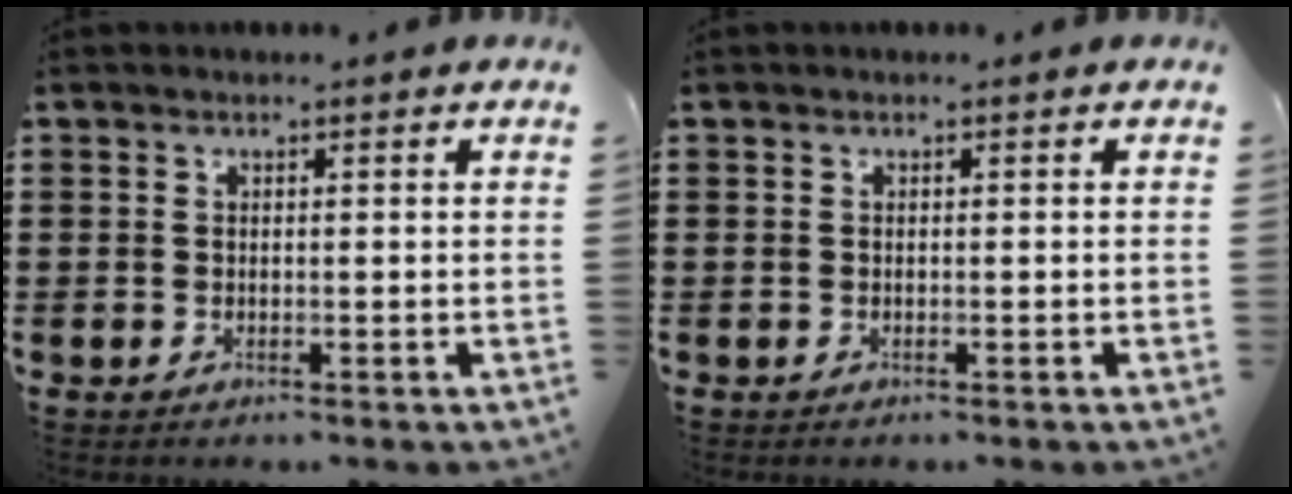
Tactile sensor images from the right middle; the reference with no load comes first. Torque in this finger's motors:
{"motor_torque": [-0.24, 0.39, -0.02, -0.01]}